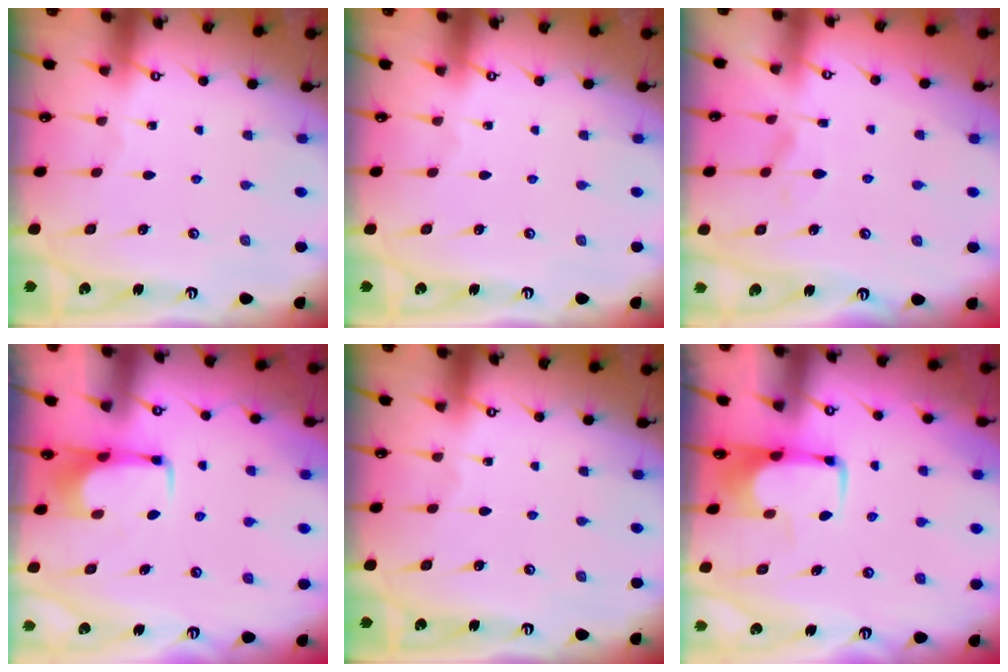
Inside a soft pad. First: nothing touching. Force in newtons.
{"total": 0.0}
{"total": 1.6, "press": 1.2, "slide": 1.0}
{"total": 1.7, "press": 1.6, "slide": 0.5}
{"total": 0.0}
{"total": 2.0, "press": 1.9, "slide": 0.4}